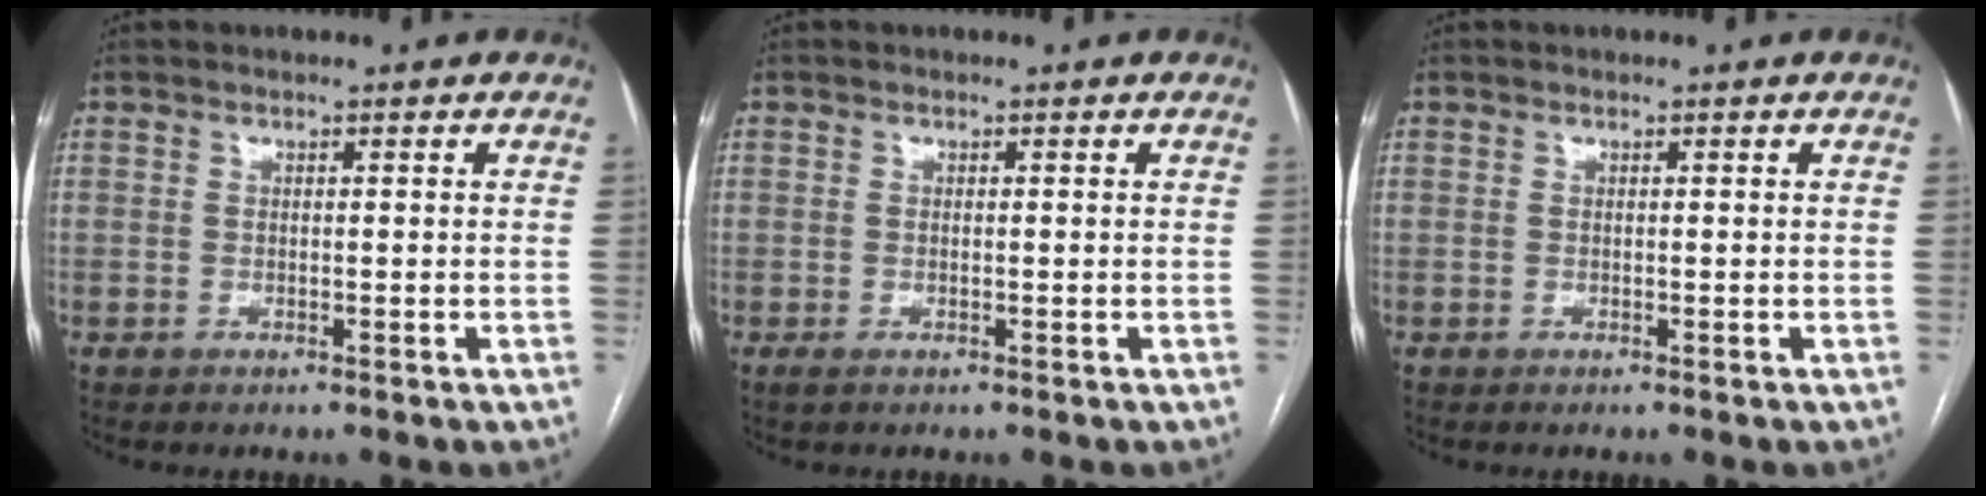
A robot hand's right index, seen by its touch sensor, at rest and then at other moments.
{"total": 1.0, "force": [-0.4, 0.2, 0.9], "torque": [-0.020, -0.002, -0.004]}
{"total": 0.0}